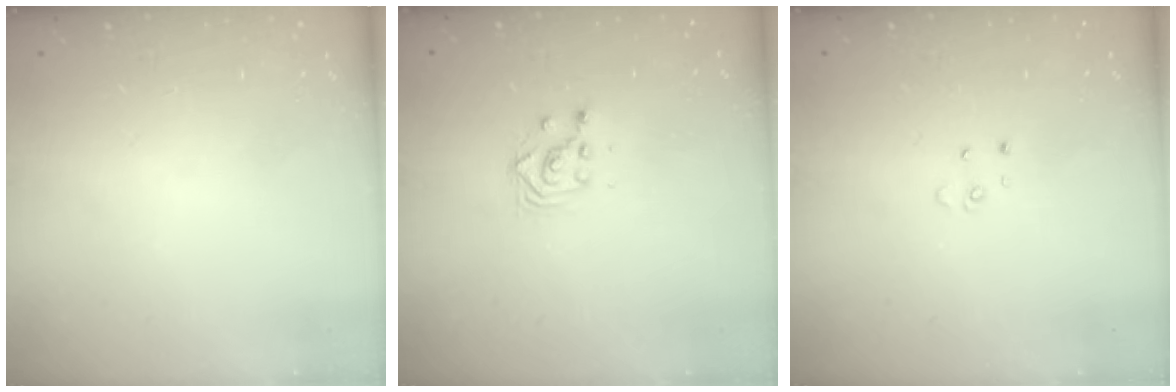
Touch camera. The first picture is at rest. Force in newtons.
{"total": 2.8, "press": 2.8, "slide": 0.1}
{"total": 2.6, "press": 2.6, "slide": 0.2}